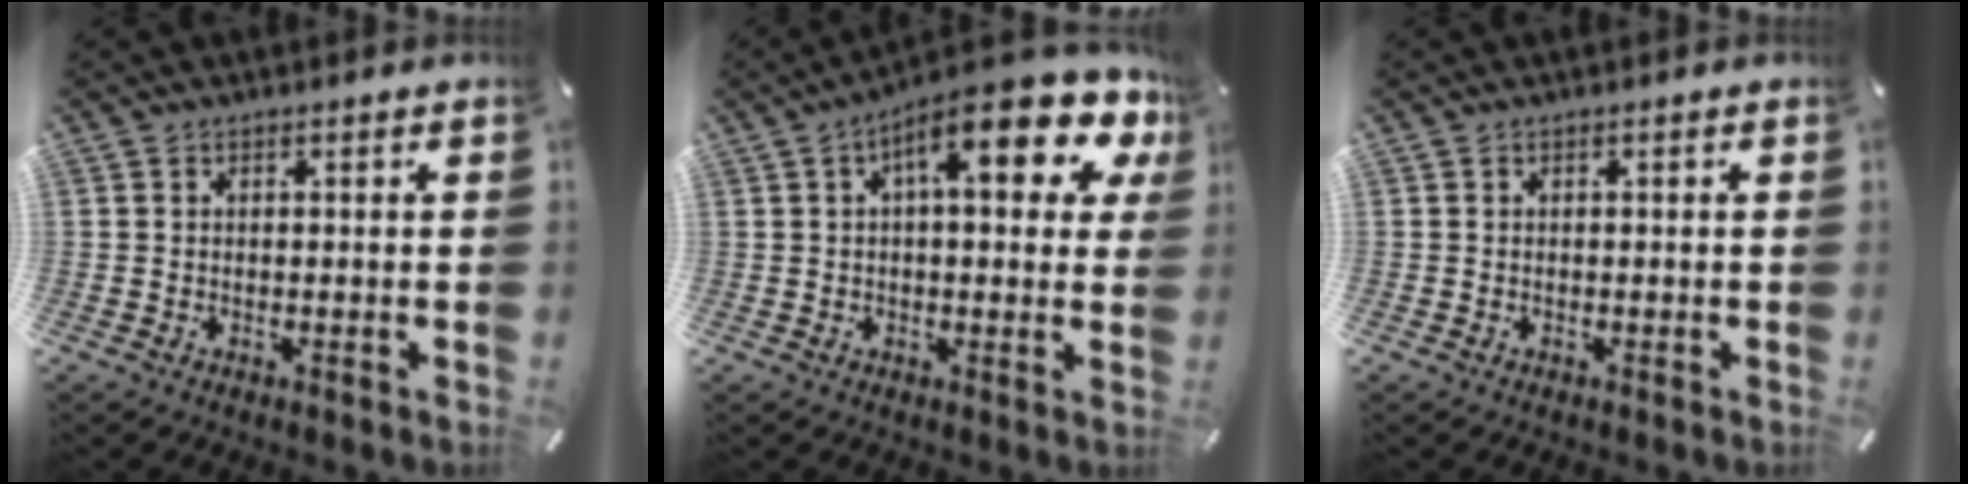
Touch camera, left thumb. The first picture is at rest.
{"total": 15.3, "force": [6.8, 5.4, 12.6], "torque": [-0.181, -0.036, 0.105]}
{"total": 0.0}